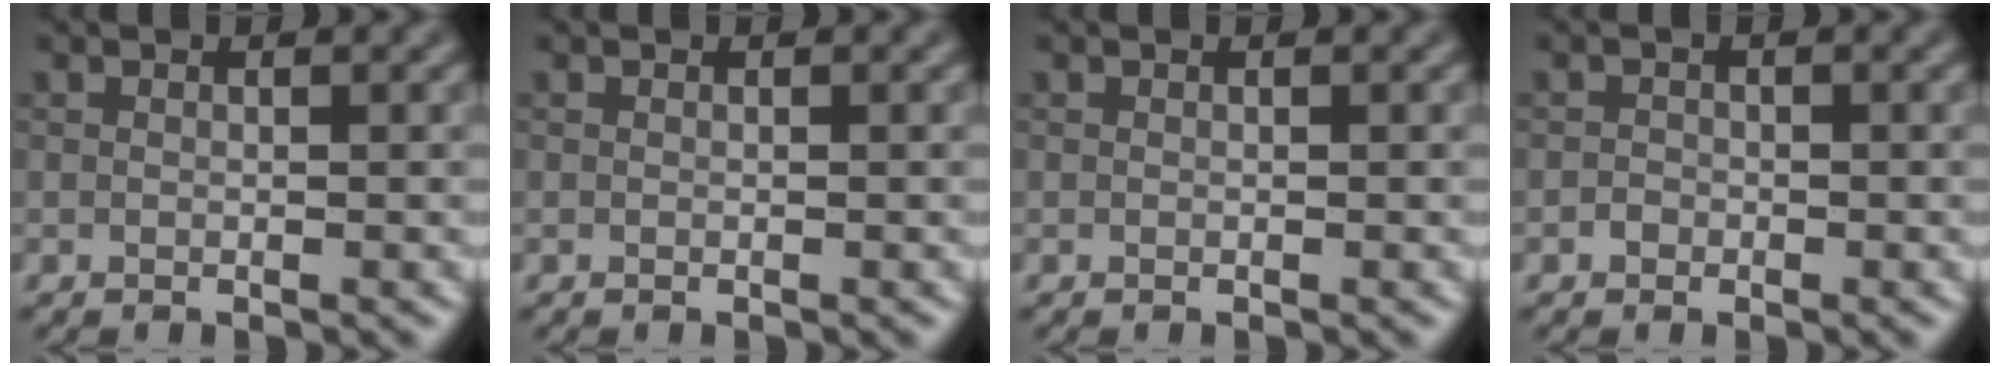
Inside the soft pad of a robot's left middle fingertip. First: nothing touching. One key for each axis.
{"total": 0.0}
{"total": 0.0}
{"total": 0.8, "fx": -0.4, "fy": 0.7, "fz": 0.1, "tx": 0.002, "ty": -0.001, "tz": -0.007}